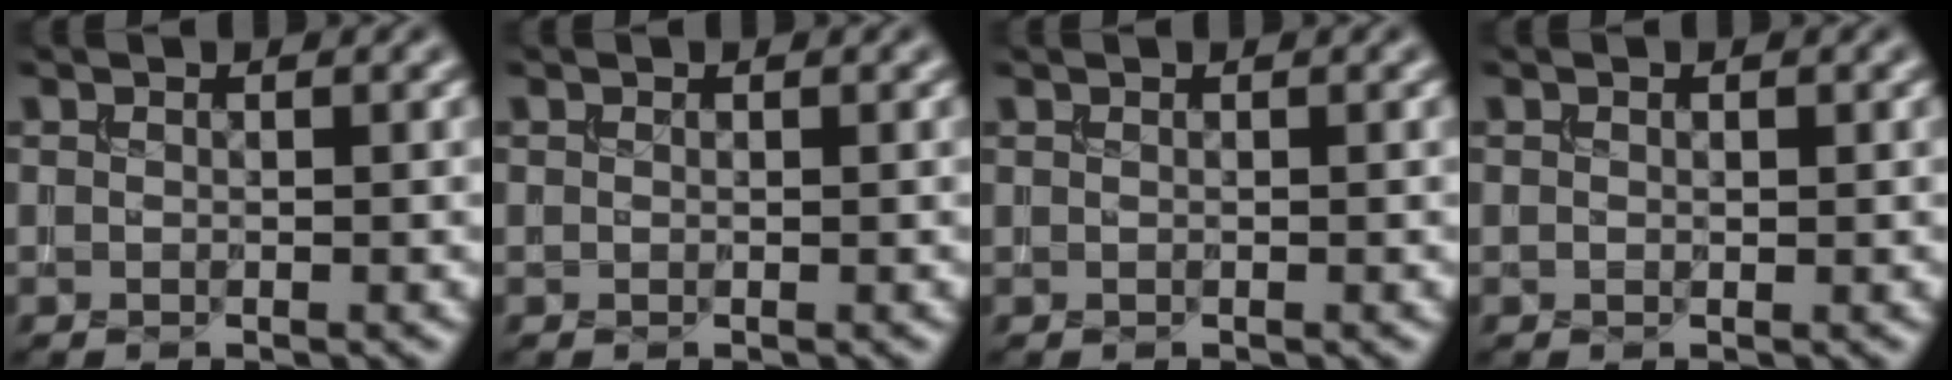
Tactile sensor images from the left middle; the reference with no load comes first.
{"total": 0.0}
{"total": 0.0}
{"total": 0.6, "force": [0.1, 0.3, 0.5], "torque": [-0.008, 0.000, 0.000]}